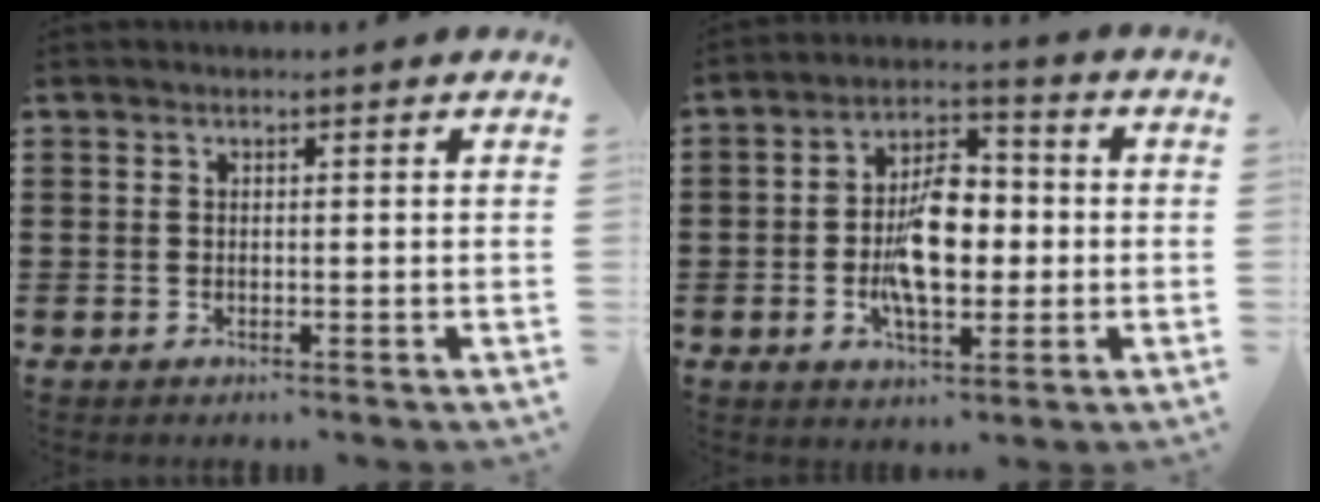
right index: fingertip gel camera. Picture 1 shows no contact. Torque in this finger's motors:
{"motor_torque": [2.14, 0.00, 0.73, 0.21]}